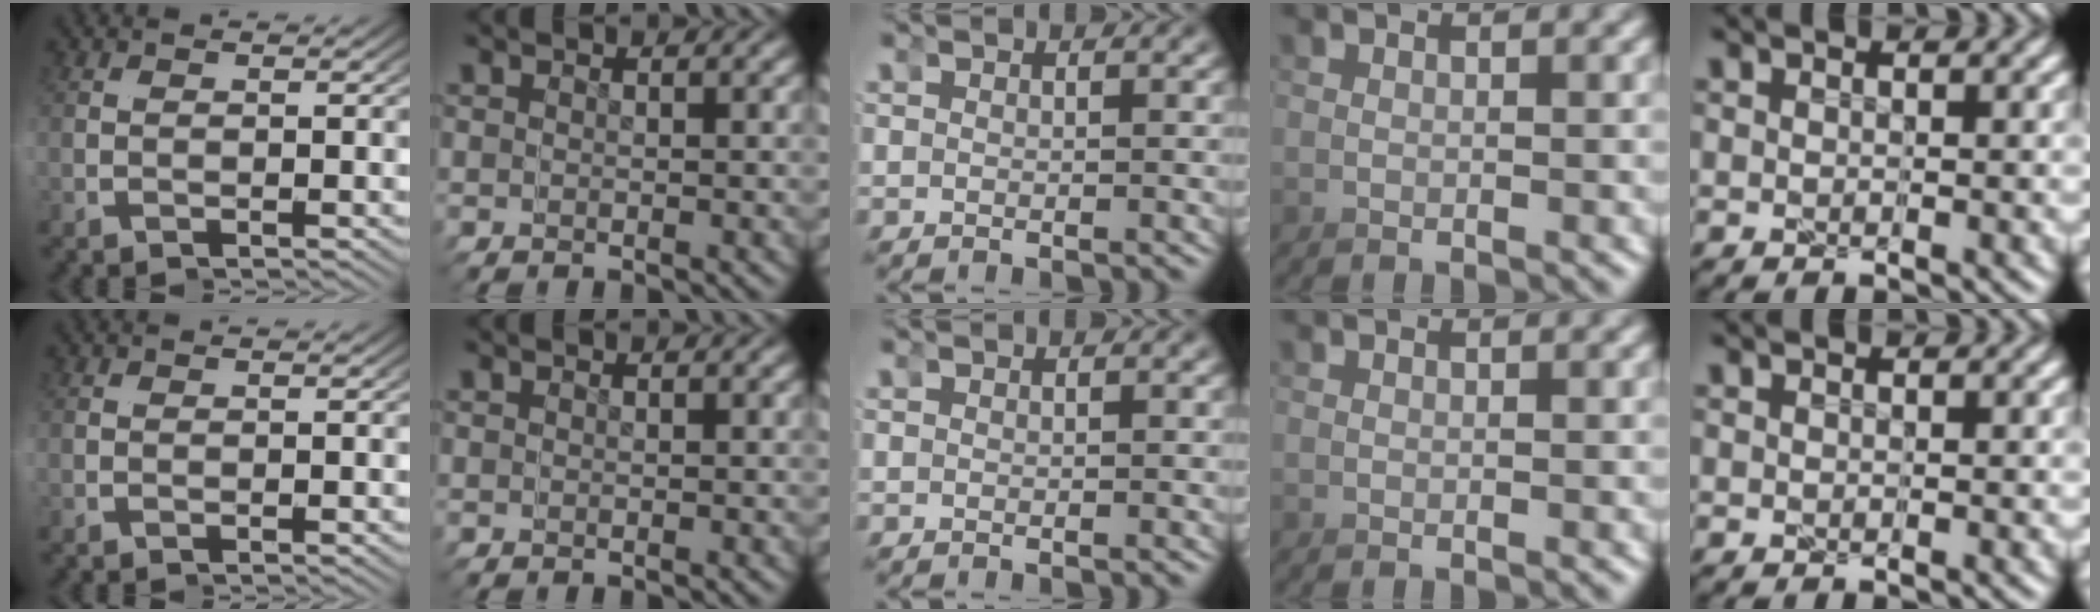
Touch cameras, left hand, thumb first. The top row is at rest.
{}